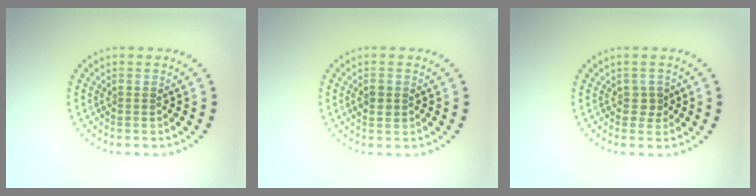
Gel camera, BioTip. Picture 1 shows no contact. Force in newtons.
{"total": 1.4, "press": 1.4, "slide": 0.0}
{"total": 1.0, "press": 0.9, "slide": 0.5}